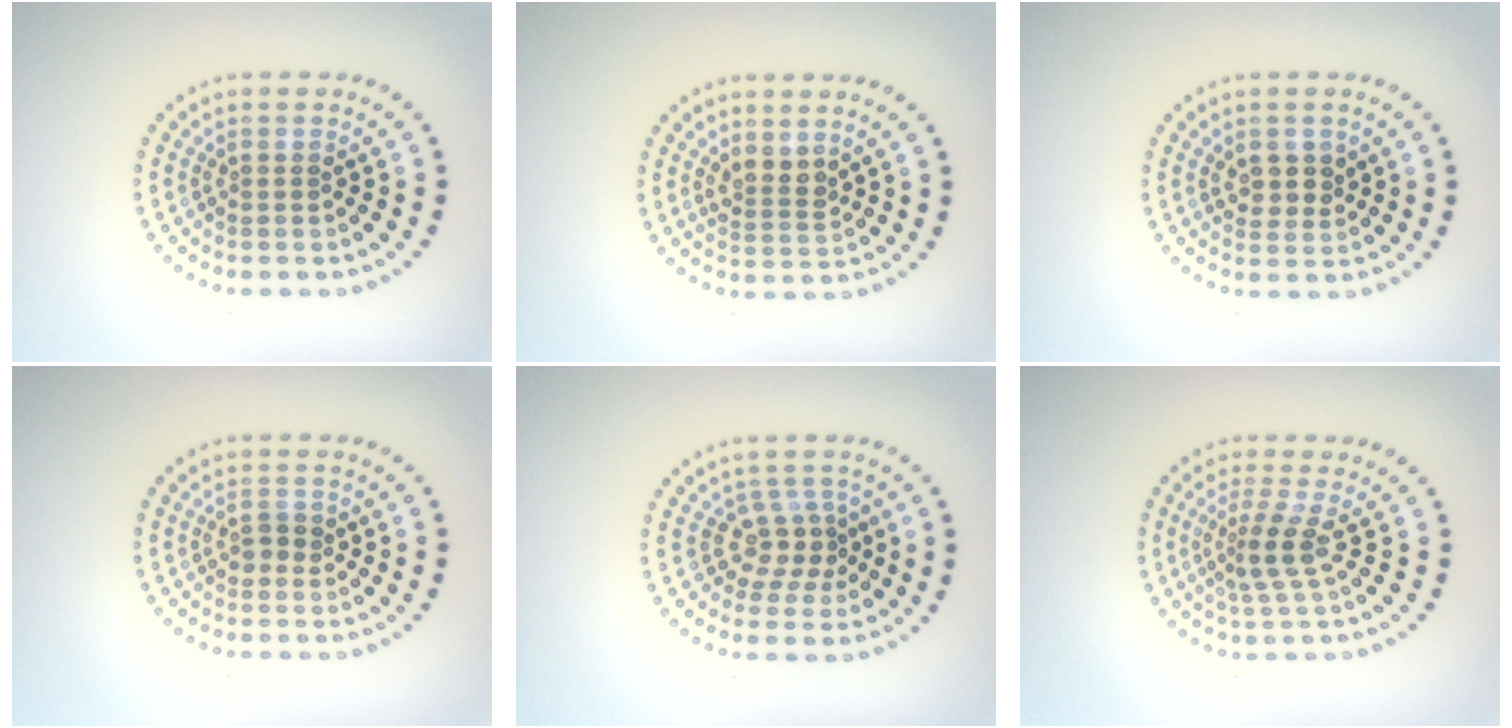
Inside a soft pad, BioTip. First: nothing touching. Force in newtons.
{"total": 2.0, "press": 1.7, "slide": 1.2}
{"total": 2.4, "press": 2.2, "slide": 0.9}
{"total": 1.1, "press": 1.1, "slide": 0.2}
{"total": 2.9, "press": 2.0, "slide": 2.0}
{"total": 2.5, "press": 1.8, "slide": 1.8}